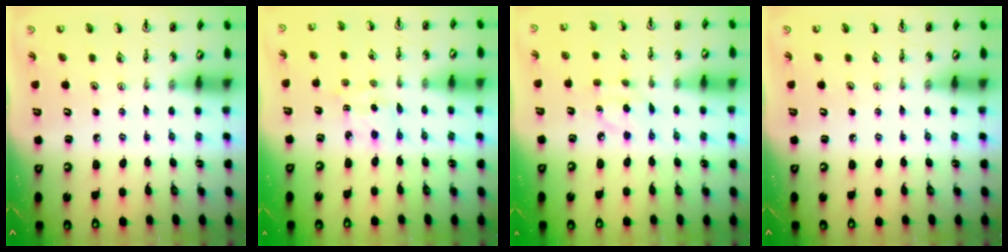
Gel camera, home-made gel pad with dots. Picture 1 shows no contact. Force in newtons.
{"total": 2.2, "press": 2.1, "slide": 0.5}
{"total": 4.5, "press": 4.5, "slide": 0.6}
{"total": 0.0}